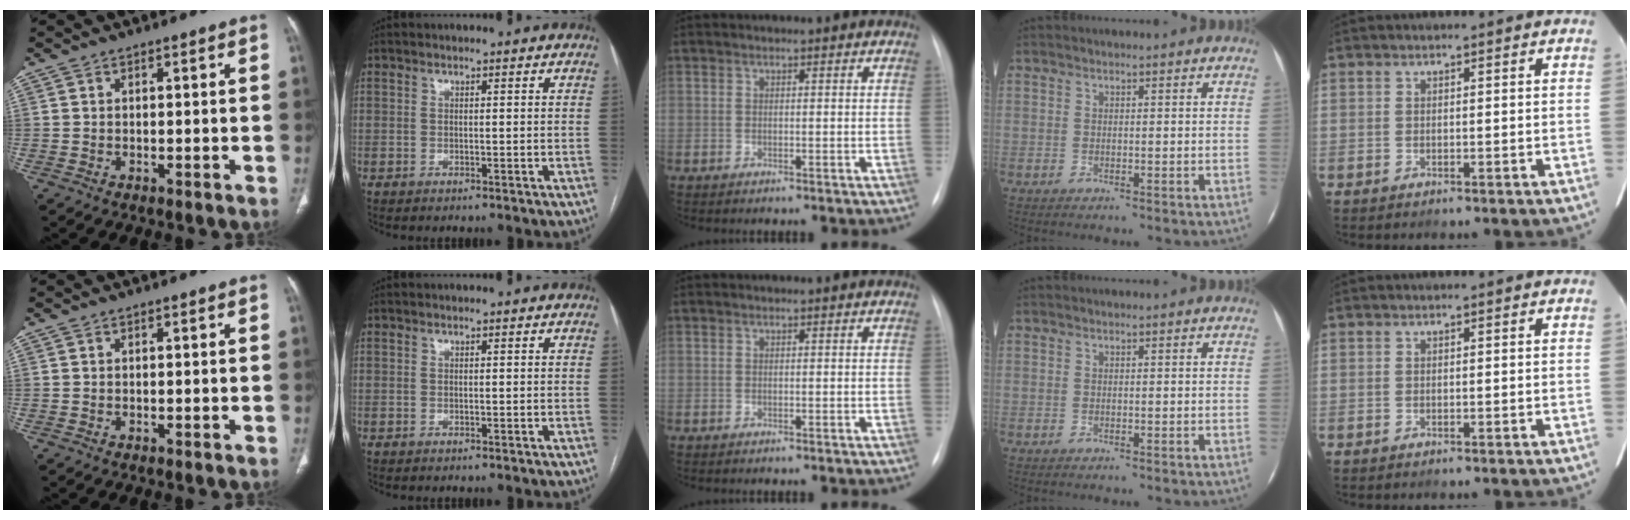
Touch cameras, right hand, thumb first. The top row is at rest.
{}